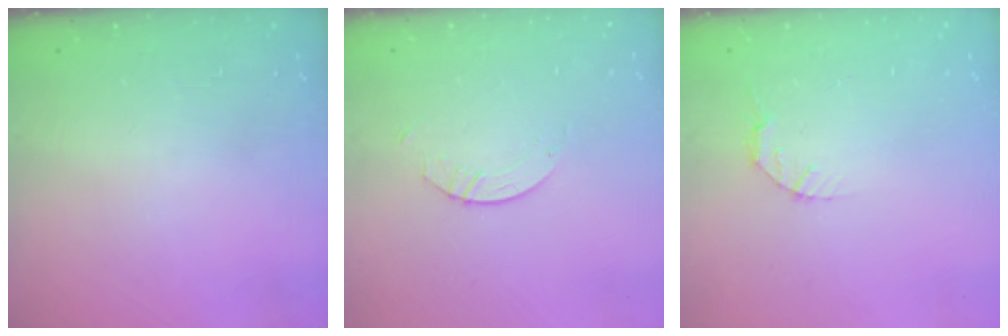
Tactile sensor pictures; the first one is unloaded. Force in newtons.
{"total": 2.6, "press": 2.6, "slide": 0.2}
{"total": 2.8, "press": 2.8, "slide": 0.4}